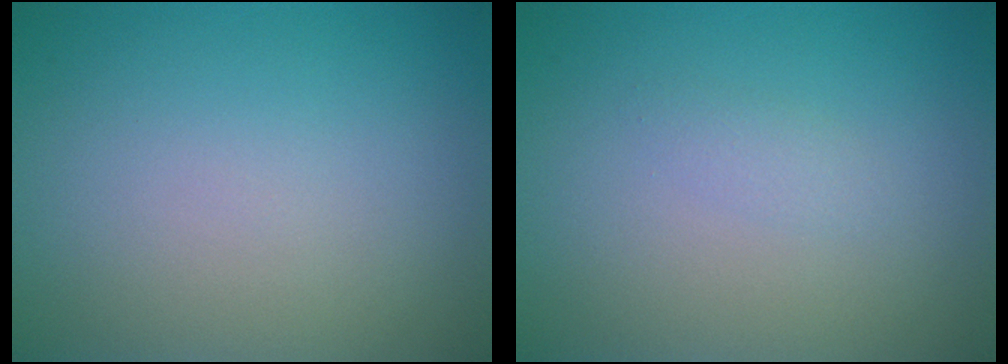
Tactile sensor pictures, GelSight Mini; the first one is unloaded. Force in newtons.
{"total": 0.9, "press": 0.9, "slide": 0.1}